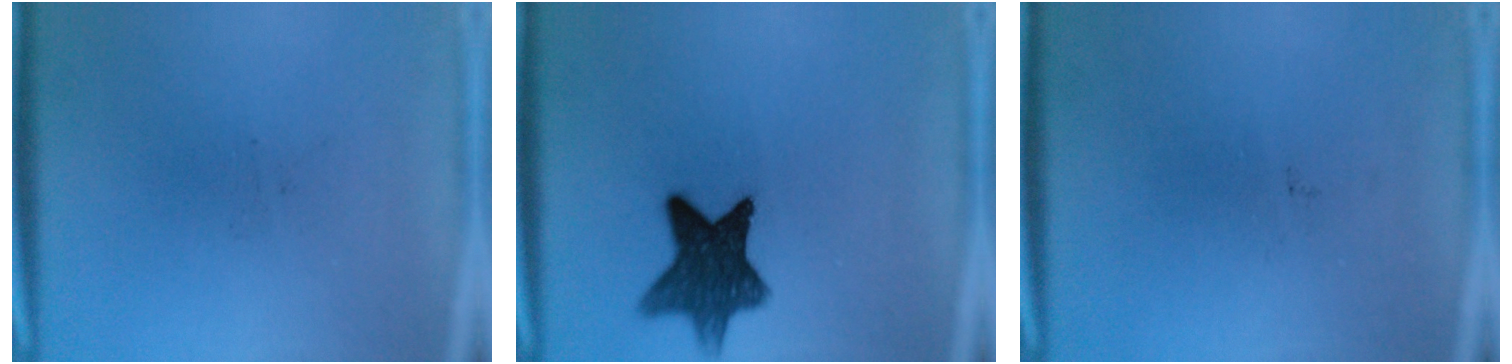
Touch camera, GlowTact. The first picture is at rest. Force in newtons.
{"total": 10.4}
{"total": 0.0}